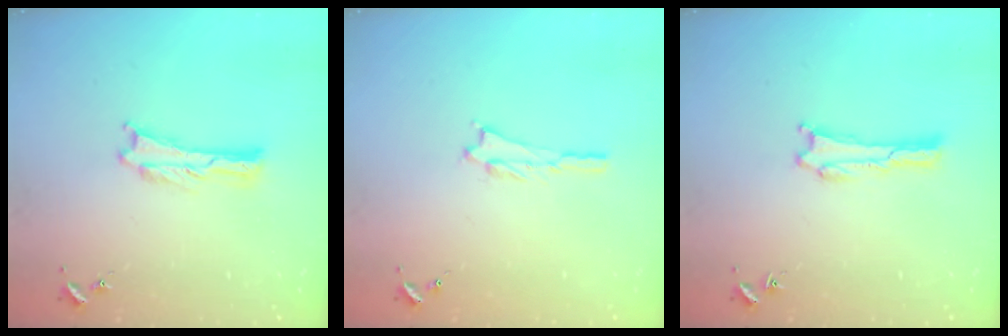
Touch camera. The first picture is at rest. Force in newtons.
{"total": 0.8, "press": 0.8, "slide": 0.2}
{"total": 0.0}